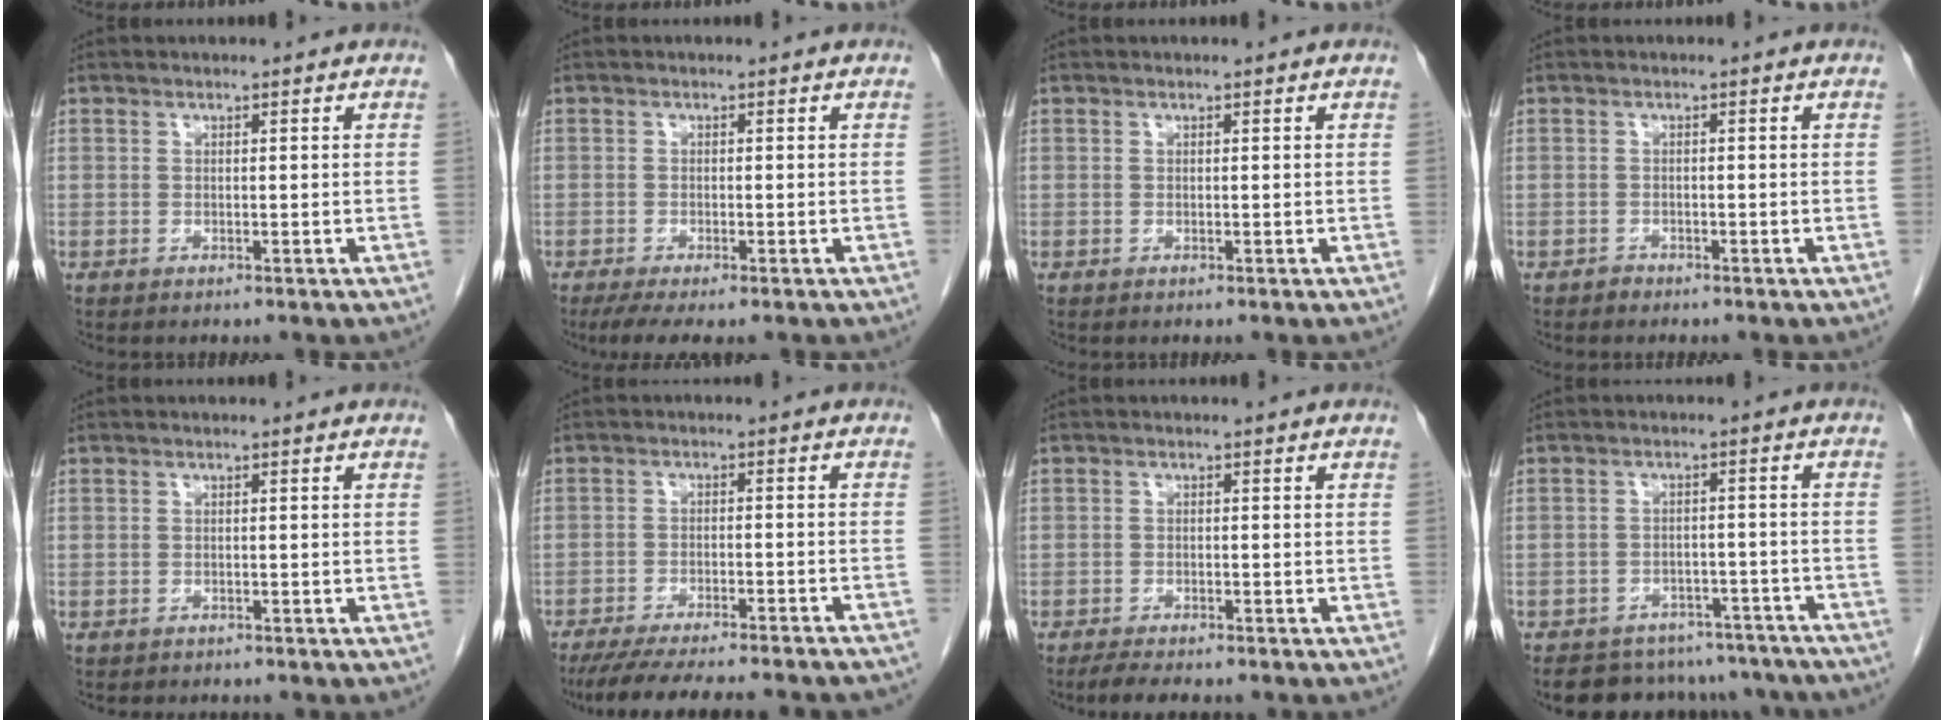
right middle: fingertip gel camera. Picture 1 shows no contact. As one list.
[{"total": 5.1, "force": [-3.7, 1.0, 3.3], "torque": [-0.053, -0.013, -0.057]}, {"total": 0.0}, {"total": 0.7, "force": [-0.6, 0.4, -0.1], "torque": [0.001, 0.002, -0.012]}, {"total": 0.8, "force": [-0.6, 0.5, 0.2], "torque": [-0.014, 0.001, -0.007]}, {"total": 21.4, "force": [-19.1, 2.9, 9.3], "torque": [-0.135, -0.027, -0.249]}, {"total": 3.6, "force": [-2.9, 0.9, 1.8], "torque": [-0.035, -0.009, -0.044]}, {"total": 16.5, "force": [-14.5, 6.9, 3.7], "torque": [-0.061, 0.012, -0.166]}]